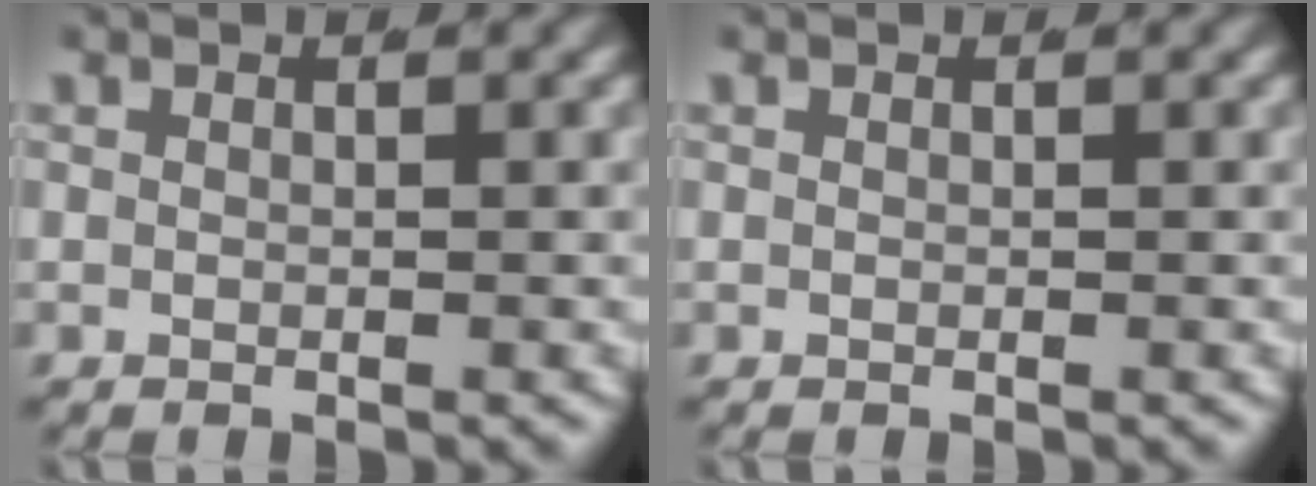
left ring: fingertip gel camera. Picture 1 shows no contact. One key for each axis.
{"total": 0.0}